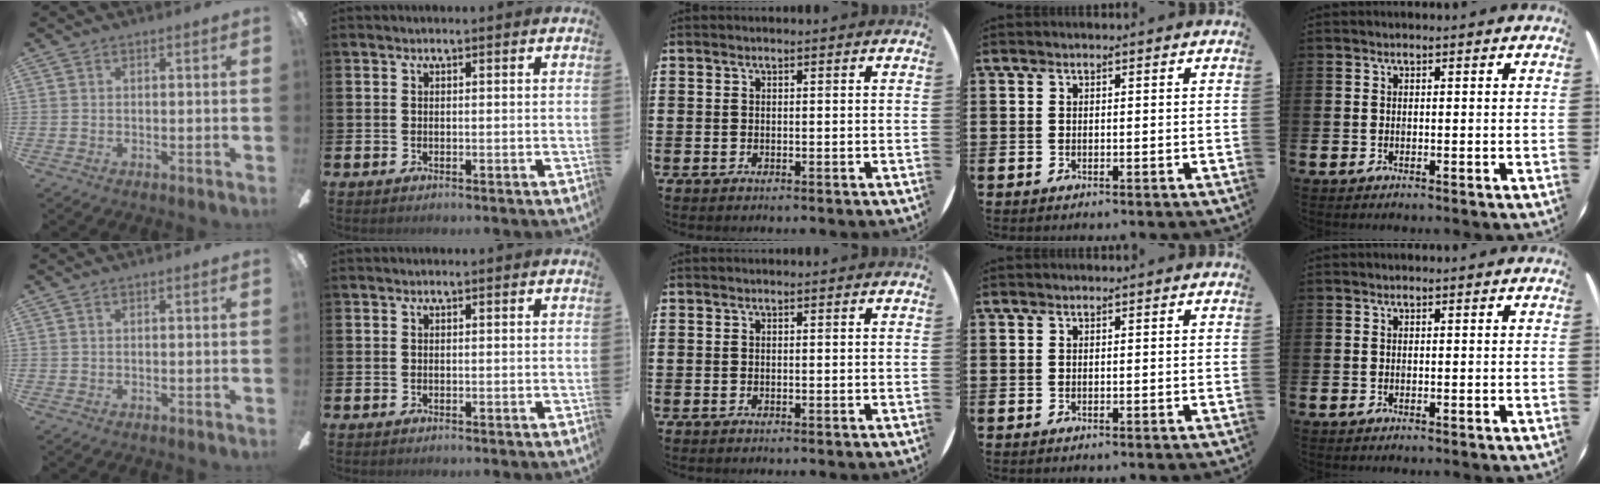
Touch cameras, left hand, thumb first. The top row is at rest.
{}